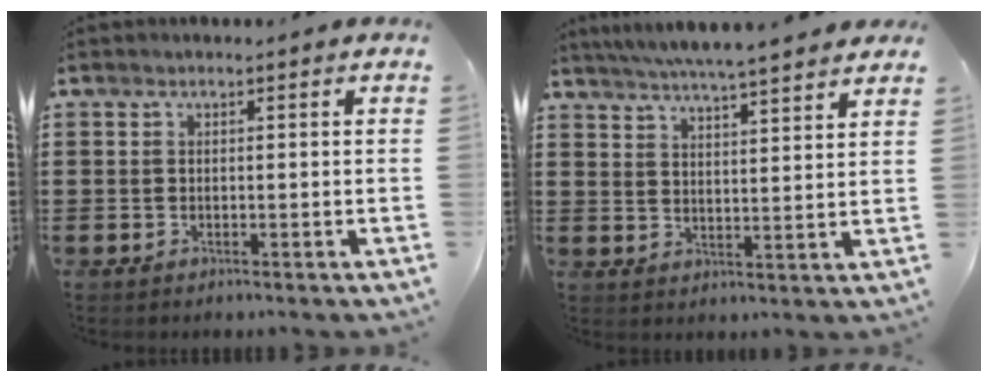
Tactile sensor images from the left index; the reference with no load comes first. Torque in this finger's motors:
{"motor_torque": [1.41, 0.73, 0.95, 0.15]}